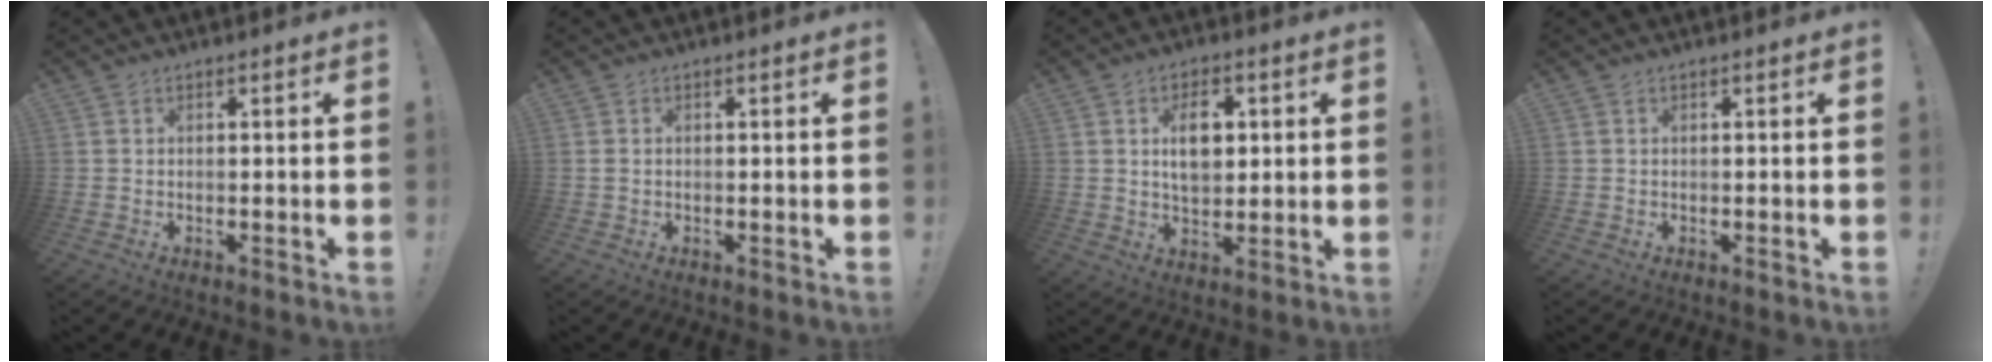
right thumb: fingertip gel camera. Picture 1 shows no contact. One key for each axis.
{"total": 0.5, "fx": 0.1, "fy": 0.2, "fz": 0.5, "tx": -0.015, "ty": 0.003, "tz": 0.003}
{"total": 8.7, "fx": 1.7, "fy": 5.9, "fz": 6.1, "tx": -0.097, "ty": 0.004, "tz": 0.027}
{"total": 0.0}